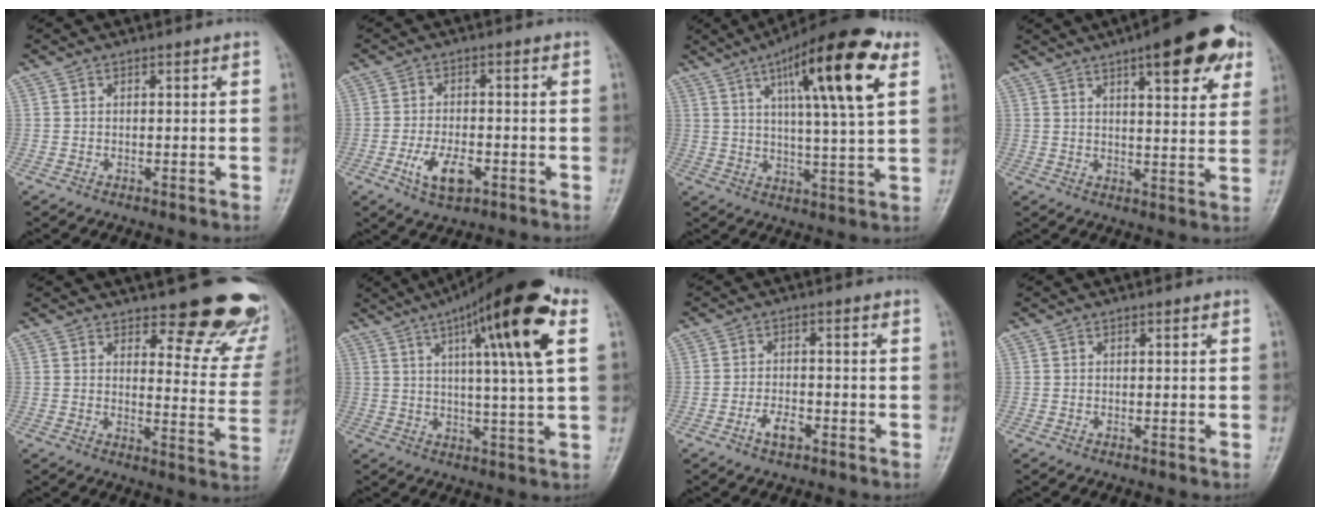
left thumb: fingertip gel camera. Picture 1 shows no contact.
{"total": 6.7, "force": [-2.7, 3.3, 5.1], "torque": [-0.093, 0.007, -0.046]}
{"total": 19.4, "force": [8.3, 3.9, 17.1], "torque": [-0.248, -0.016, 0.124]}
{"total": 15.5, "force": [8.2, 4.8, 12.3], "torque": [-0.129, -0.020, 0.105]}
{"total": 18.1, "force": [15.1, 6.3, 7.9], "torque": [-0.035, -0.111, 0.166]}
{"total": 18.7, "force": [7.3, 2.7, 17.0], "torque": [-0.254, -0.001, 0.104]}
{"total": 3.6, "force": [-2.0, 1.8, 2.5], "torque": [-0.042, 0.014, -0.037]}
{"total": 0.0}